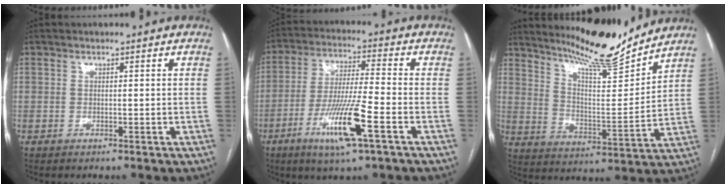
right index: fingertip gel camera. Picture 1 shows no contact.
{"total": 12.3, "force": [-5.4, 0.4, 11.1], "torque": [-0.215, -0.018, -0.099]}
{"total": 14.2, "force": [13.0, 0.3, 5.7], "torque": [-0.099, -0.023, 0.214]}